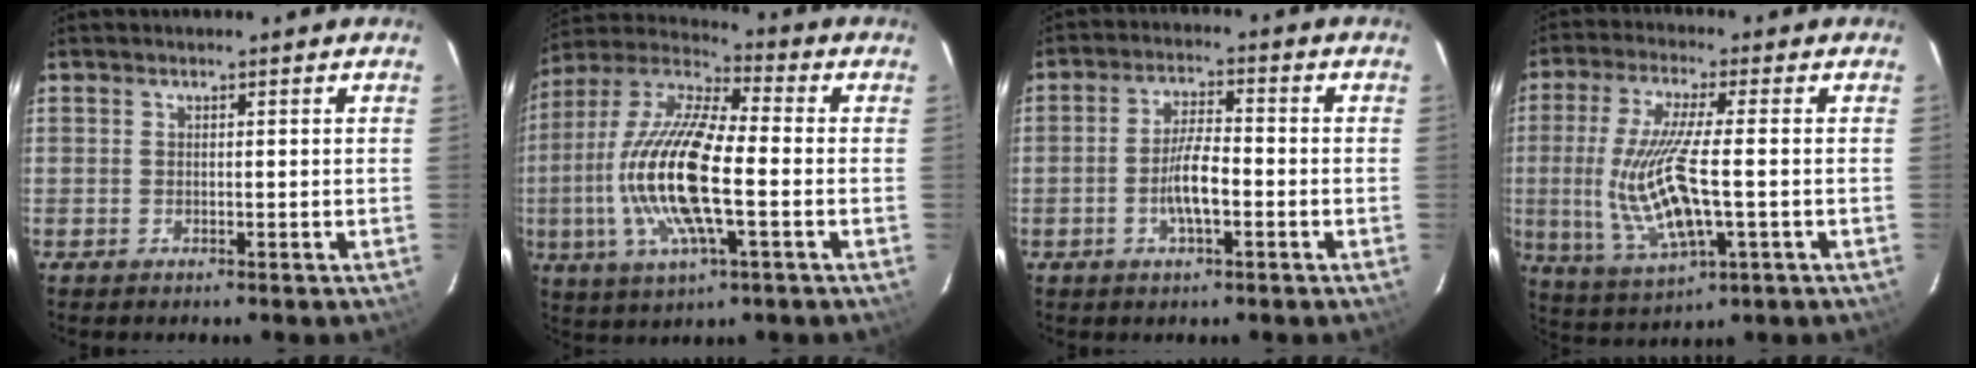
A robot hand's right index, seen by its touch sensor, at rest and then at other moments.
{"total": 19.0, "force": [-3.2, 5.3, 18.0], "torque": [-0.363, -0.004, -0.071]}
{"total": 6.3, "force": [-2.1, 1.6, 5.7], "torque": [-0.112, 0.006, -0.036]}
{"total": 14.1, "force": [-1.8, 3.1, 13.6], "torque": [-0.270, -0.017, -0.022]}